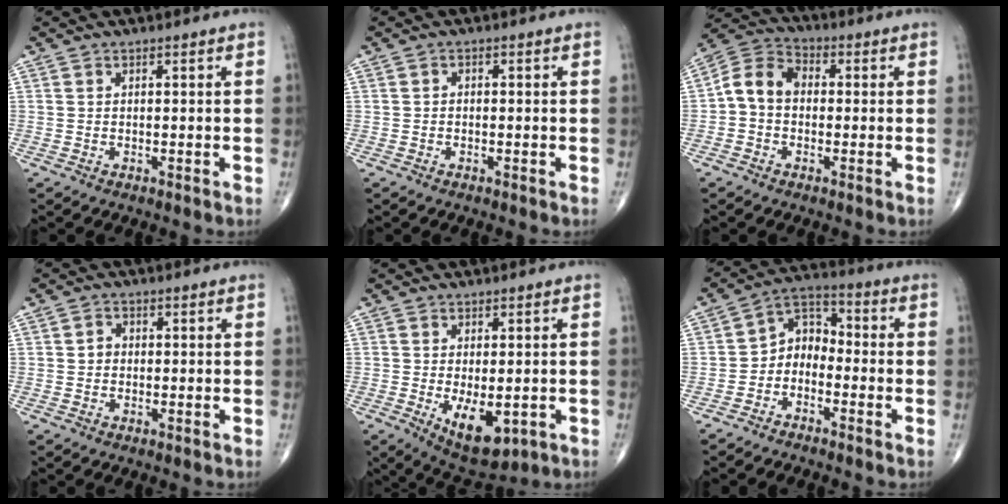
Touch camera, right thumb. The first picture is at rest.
{"total": 0.8, "force": [-0.2, 0.6, 0.4], "torque": [-0.002, 0.002, -0.009]}
{"total": 8.1, "force": [-0.5, 6.4, 5.1], "torque": [-0.078, 0.030, -0.025]}
{"total": 2.0, "force": [-0.1, 1.8, 0.9], "torque": [-0.004, 0.006, -0.004]}
{"total": 9.0, "force": [-2.1, 4.4, 7.5], "torque": [-0.107, -0.015, -0.016]}
{"total": 7.1, "force": [-2.7, 5.2, 3.9], "torque": [-0.045, 0.048, -0.068]}